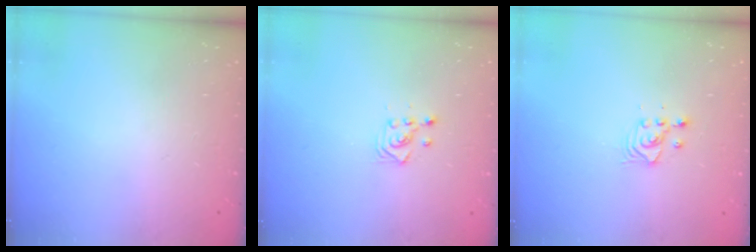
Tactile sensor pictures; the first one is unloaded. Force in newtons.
{"total": 3.0, "press": 3.0, "slide": 0.5}
{"total": 3.7, "press": 3.7, "slide": 0.3}